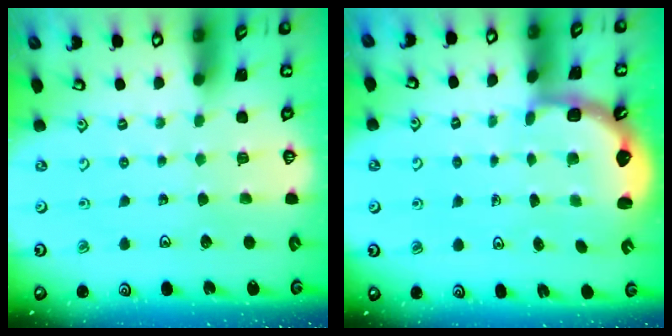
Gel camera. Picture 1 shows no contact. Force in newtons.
{"total": 2.6, "press": 2.2, "slide": 1.3}